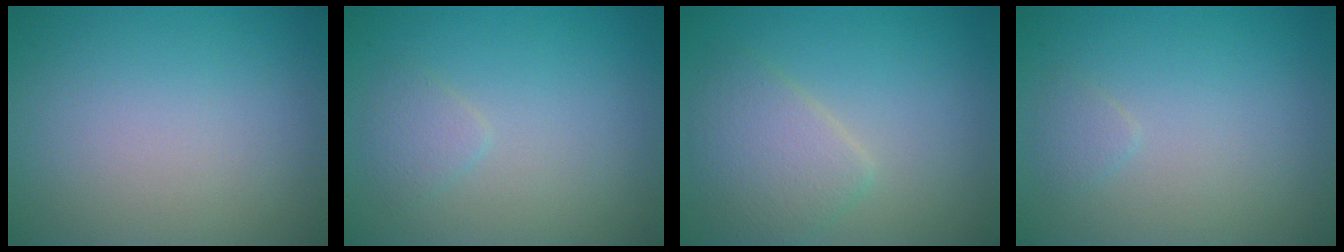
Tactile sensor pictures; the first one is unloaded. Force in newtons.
{"total": 1.3, "press": 1.3, "slide": 0.1}
{"total": 3.6, "press": 3.6, "slide": 0.1}
{"total": 0.9, "press": 0.9, "slide": 0.0}